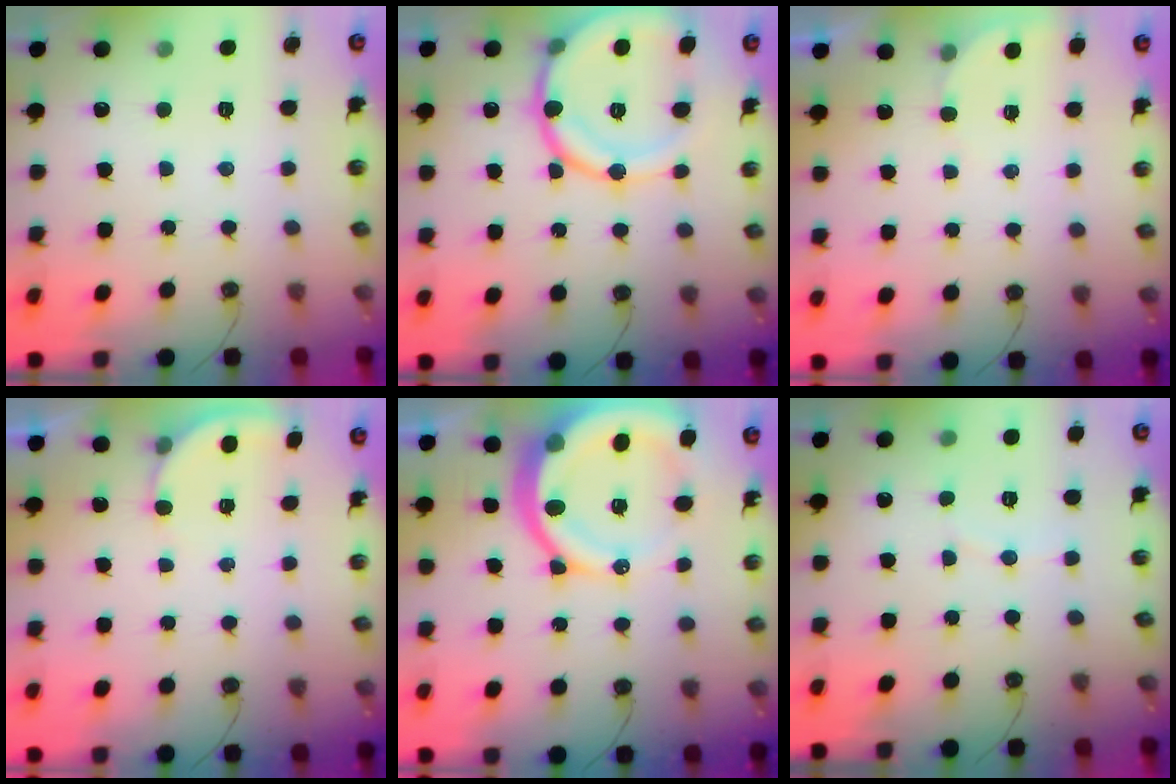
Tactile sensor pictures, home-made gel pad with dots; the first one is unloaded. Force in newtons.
{"total": 19.2, "press": 19.0, "slide": 2.4}
{"total": 1.6, "press": 1.6, "slide": 0.0}
{"total": 2.7, "press": 2.7, "slide": 0.5}
{"total": 17.7, "press": 17.6, "slide": 2.0}
{"total": 3.4, "press": 3.2, "slide": 1.3}